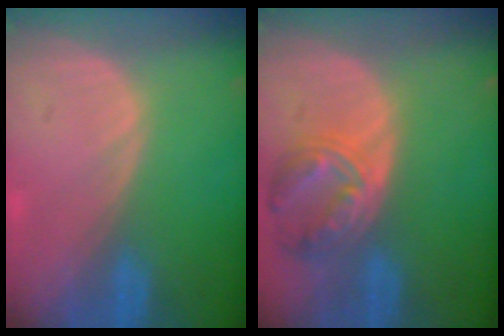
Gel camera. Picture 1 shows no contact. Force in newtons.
{"total": 8.1, "press": 7.1, "slide": 3.9}